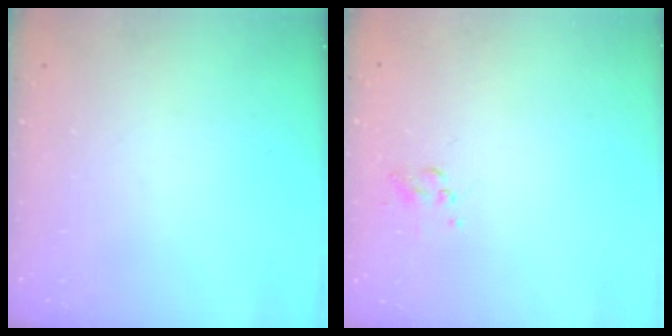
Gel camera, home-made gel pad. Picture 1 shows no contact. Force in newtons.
{"total": 3.0, "press": 2.9, "slide": 0.8}